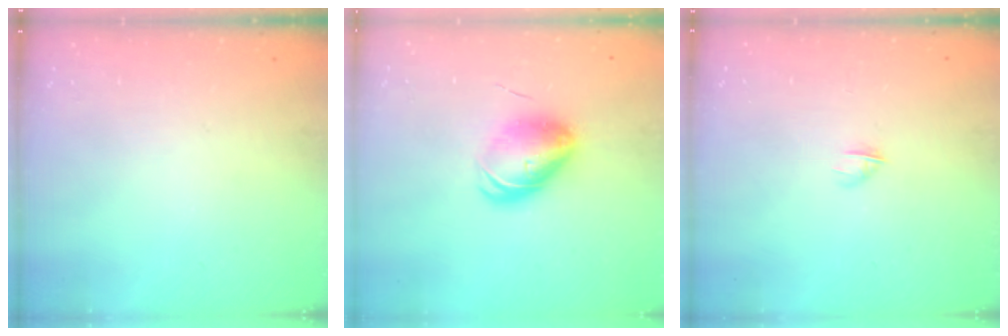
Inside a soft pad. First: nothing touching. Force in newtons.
{"total": 9.1, "press": 8.9, "slide": 1.9}
{"total": 2.8, "press": 2.7, "slide": 0.8}